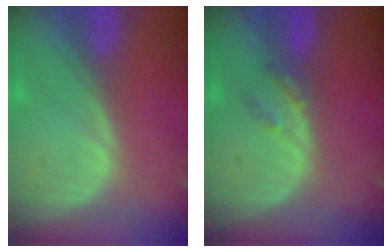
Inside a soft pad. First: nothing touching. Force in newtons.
{"total": 1.9, "press": 1.9, "slide": 0.1}